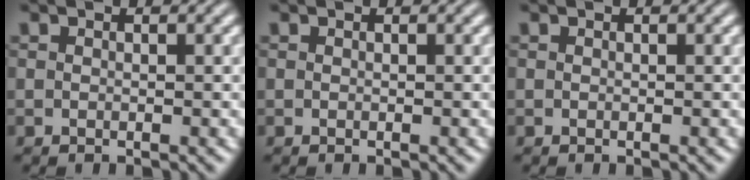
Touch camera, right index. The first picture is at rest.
{"total": 0.0}
{"total": 0.0}